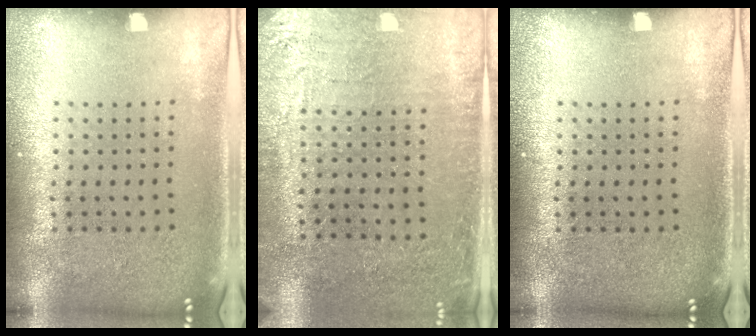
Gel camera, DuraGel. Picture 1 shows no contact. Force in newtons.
{"total": 2.9, "press": 2.7, "slide": 1.0}
{"total": 0.0}